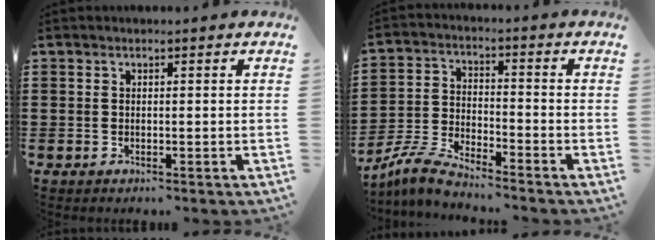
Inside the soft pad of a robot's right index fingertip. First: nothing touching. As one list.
[{"total": 6.1, "force": [-5.8, 0.2, 1.9], "torque": [-0.056, -0.006, -0.116]}]